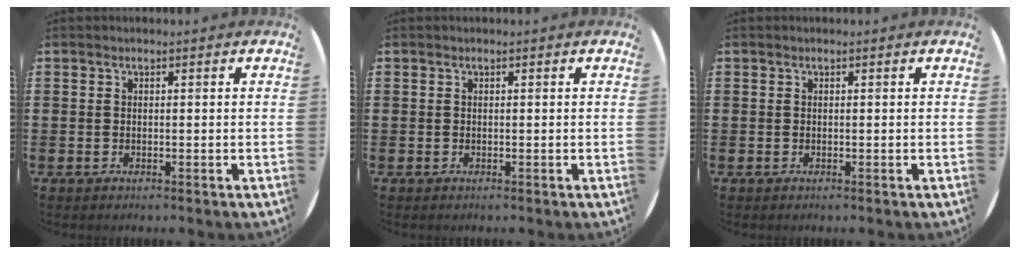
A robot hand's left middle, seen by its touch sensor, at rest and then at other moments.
{"total": 0.0}
{"total": 0.0}